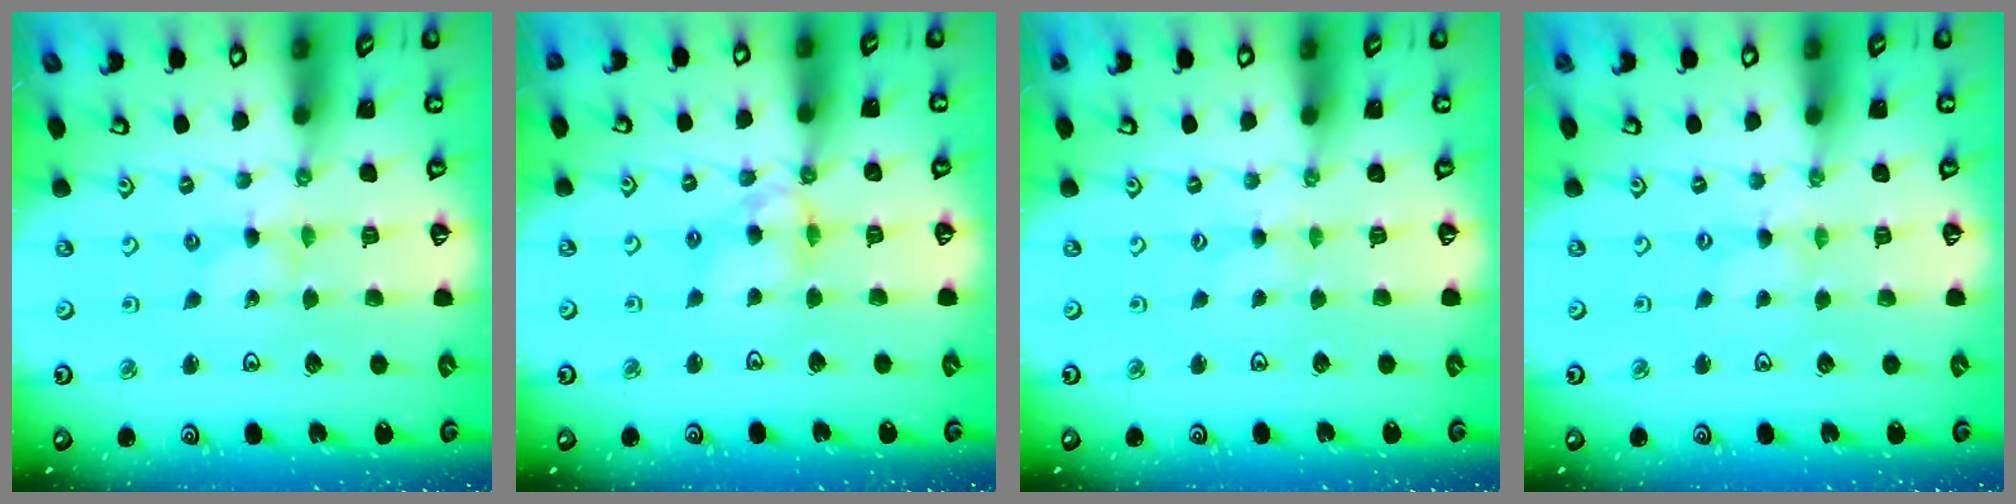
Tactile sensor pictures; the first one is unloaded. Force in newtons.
{"total": 8.0, "press": 7.9, "slide": 0.7}
{"total": 0.0}
{"total": 0.0}